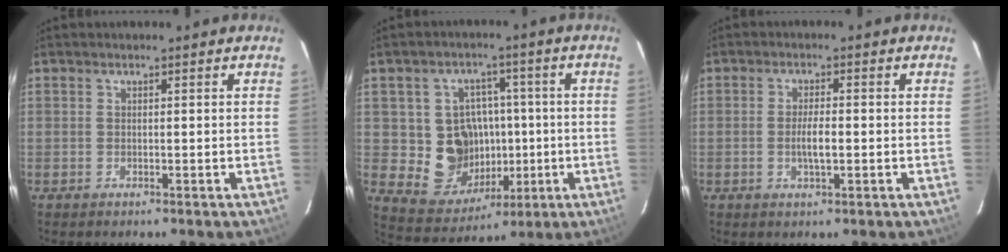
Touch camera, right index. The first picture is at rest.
{"total": 12.4, "force": [-0.4, 11.6, 4.3], "torque": [-0.096, 0.022, 0.015]}
{"total": 4.0, "force": [-0.8, 0.9, 3.9], "torque": [-0.071, -0.001, -0.012]}